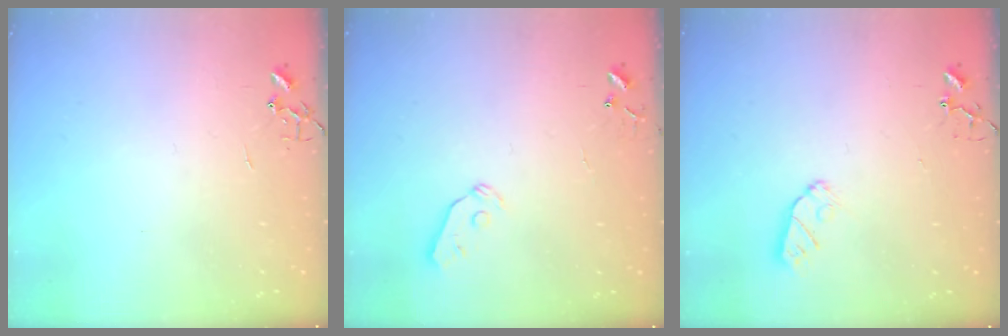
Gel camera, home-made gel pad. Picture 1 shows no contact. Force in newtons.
{"total": 5.9, "press": 5.8, "slide": 0.7}
{"total": 4.5, "press": 4.5, "slide": 0.6}